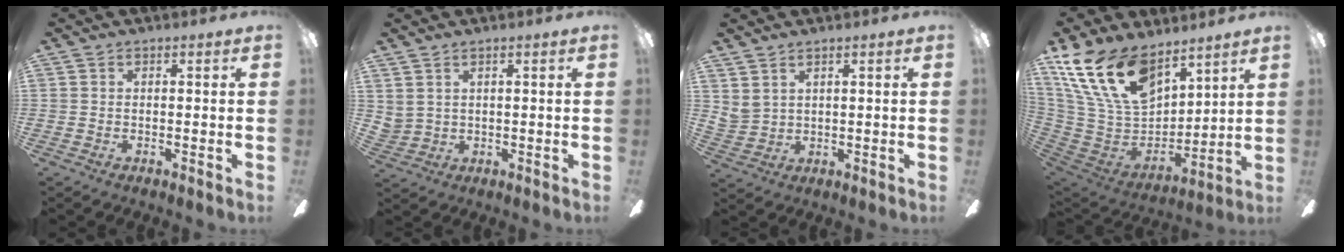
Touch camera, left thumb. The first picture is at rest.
{"total": 2.5, "force": [1.8, 1.7, 0.6], "torque": [-0.018, -0.003, 0.034]}
{"total": 3.5, "force": [2.7, 1.9, 1.0], "torque": [-0.027, -0.007, 0.052]}
{"total": 21.2, "force": [12.8, 11.6, 12.2], "torque": [-0.270, -0.058, 0.239]}